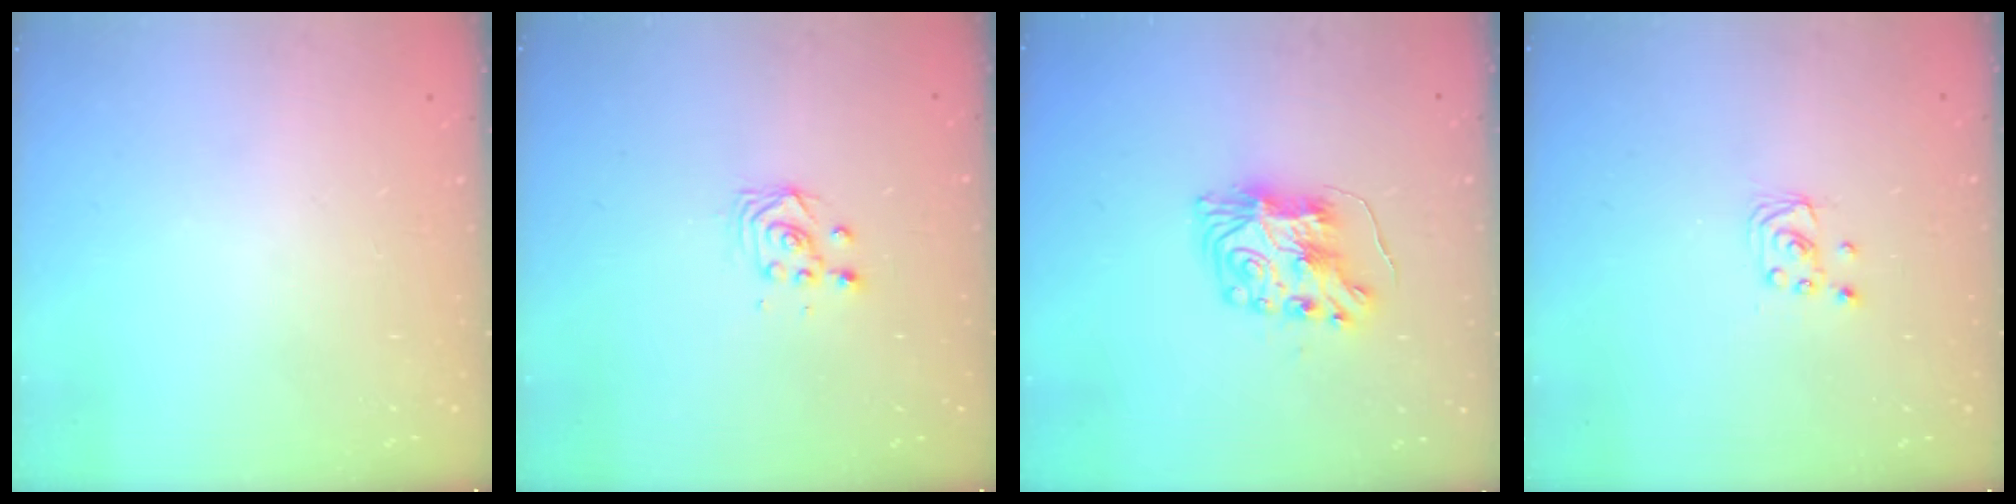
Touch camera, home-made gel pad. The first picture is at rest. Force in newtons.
{"total": 2.9, "press": 2.9, "slide": 0.1}
{"total": 8.3, "press": 8.3, "slide": 0.2}
{"total": 1.9, "press": 1.9, "slide": 0.1}